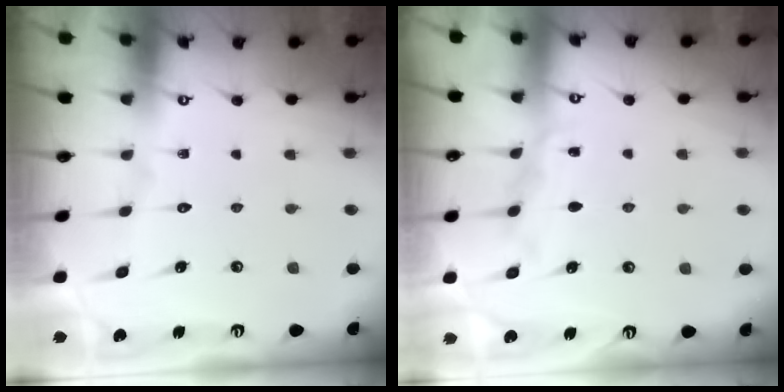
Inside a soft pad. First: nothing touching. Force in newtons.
{"total": 5.2, "press": 5.2, "slide": 0.2}